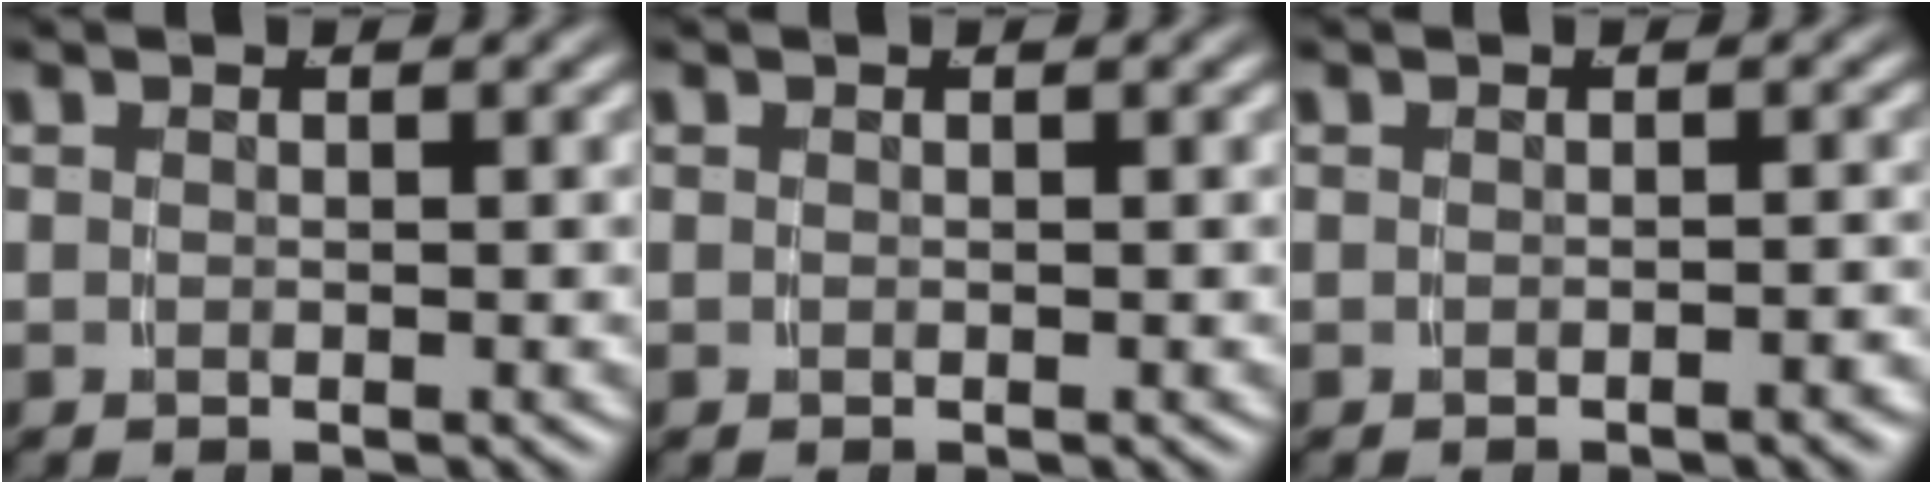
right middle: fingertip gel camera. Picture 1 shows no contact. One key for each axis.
{"total": 0.0}
{"total": 0.8, "fx": -0.8, "fy": 0.0, "fz": 0.4, "tx": -0.004, "ty": 0.009, "tz": -0.016}